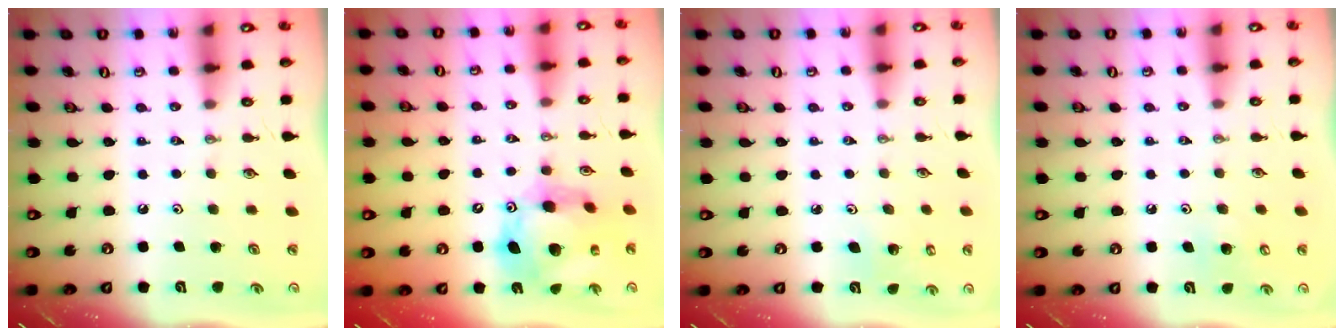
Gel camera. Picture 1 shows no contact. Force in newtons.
{"total": 17.1, "press": 17.0, "slide": 1.7}
{"total": 3.4, "press": 3.3, "slide": 0.8}
{"total": 6.5, "press": 6.4, "slide": 0.7}